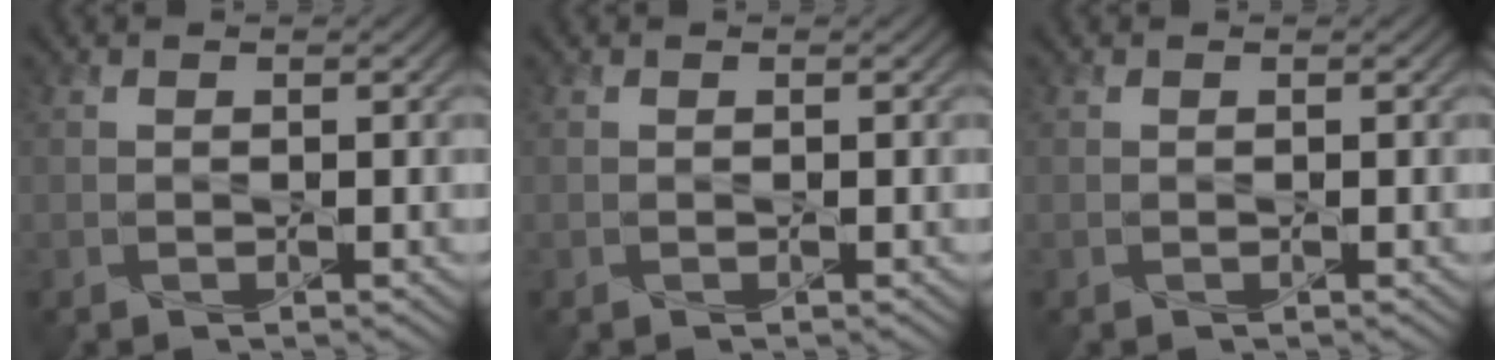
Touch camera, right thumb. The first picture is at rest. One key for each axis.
{"total": 0.0}
{"total": 0.0}